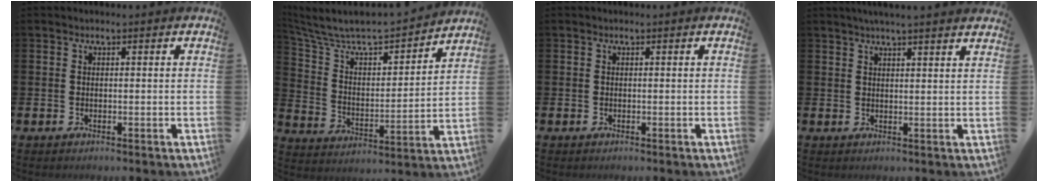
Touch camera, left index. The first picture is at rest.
{"total": 8.2, "force": [7.4, 2.3, 2.7], "torque": [-0.094, -0.058, 0.122]}
{"total": 0.0}
{"total": 3.1, "force": [3.0, -0.6, 0.6], "torque": [-0.013, -0.012, 0.054]}